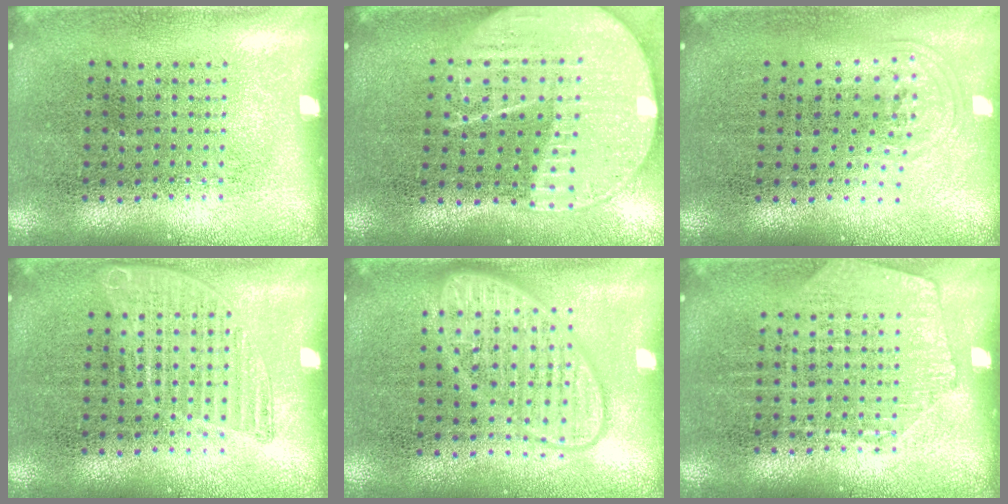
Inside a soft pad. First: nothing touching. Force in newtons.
{"total": 2.1, "press": 1.8, "slide": 1.1}
{"total": 0.9, "press": 0.6, "slide": 0.7}
{"total": 1.4, "press": 1.4, "slide": 0.1}
{"total": 2.9, "press": 2.9, "slide": 0.4}
{"total": 1.2, "press": 1.2, "slide": 0.2}